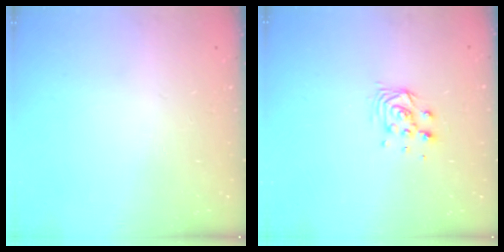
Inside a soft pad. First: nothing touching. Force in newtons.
{"total": 7.0, "press": 7.0, "slide": 0.5}